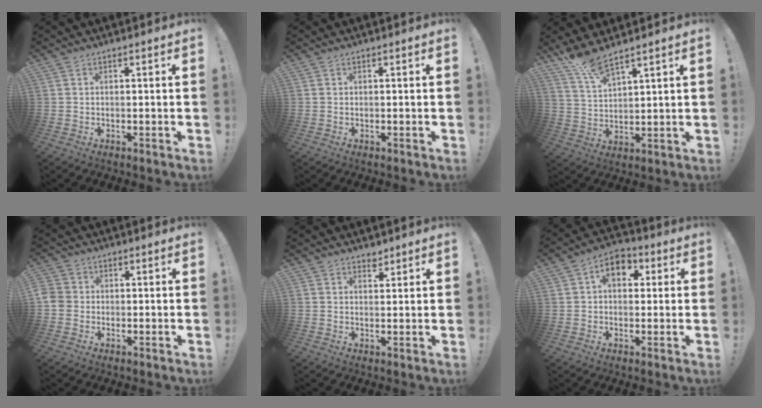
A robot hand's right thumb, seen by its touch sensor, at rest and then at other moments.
{"total": 0.0}
{"total": 7.4, "force": [6.5, 0.6, 3.5], "torque": [-0.077, -0.040, 0.118]}
{"total": 3.8, "force": [-0.9, 3.5, 1.2], "torque": [-0.025, 0.010, -0.017]}
{"total": 2.3, "force": [1.9, 1.2, 0.4], "torque": [0.008, -0.014, 0.031]}
{"total": 8.1, "force": [2.1, 5.8, 5.2], "torque": [-0.070, 0.003, 0.037]}